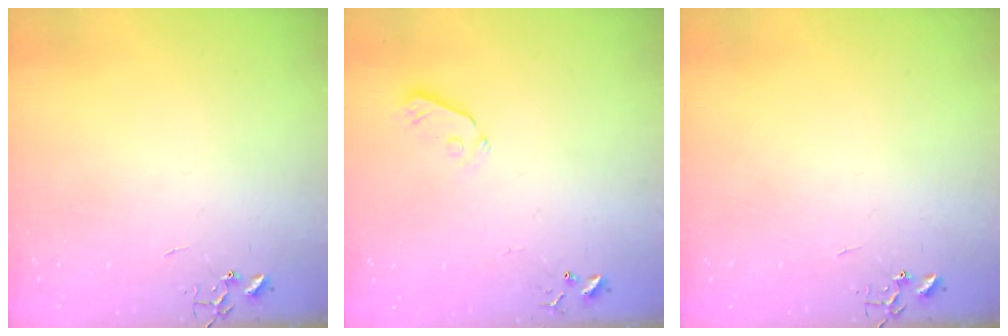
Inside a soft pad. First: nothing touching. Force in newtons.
{"total": 5.5, "press": 5.4, "slide": 0.6}
{"total": 0.0}